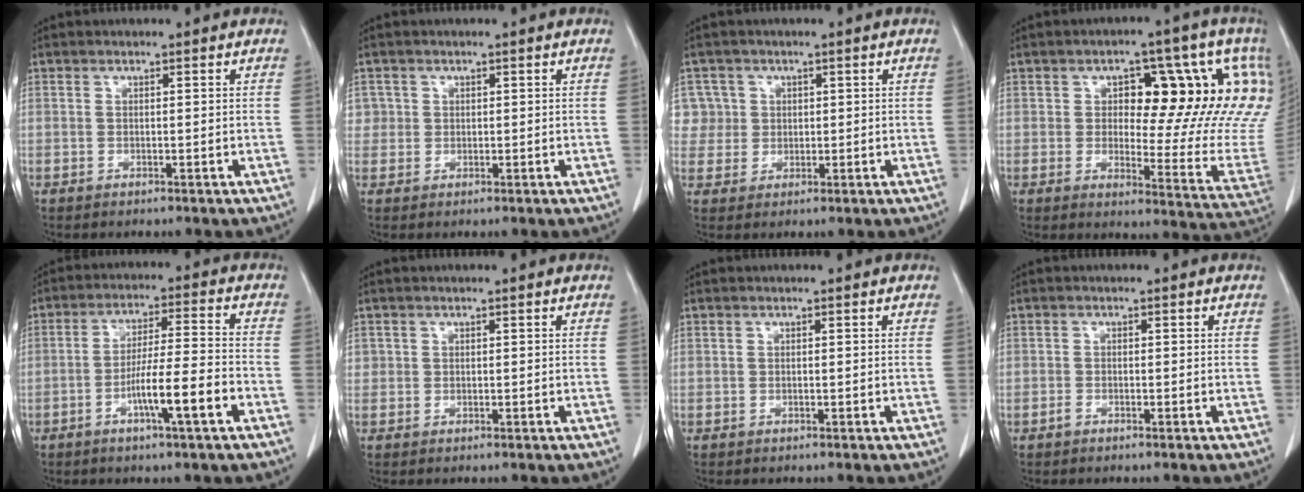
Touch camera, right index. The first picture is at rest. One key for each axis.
{"total": 1.9, "fx": 0.5, "fy": 1.9, "fz": -0.1, "tx": 0.018, "ty": 0.002, "tz": 0.004}
{"total": 4.6, "fx": 1.3, "fy": 4.3, "fz": -0.4, "tx": 0.024, "ty": 0.011, "tz": 0.028}
{"total": 21.3, "fx": 7.2, "fy": 7.1, "fz": 18.7, "tx": -0.199, "ty": 0.028, "tz": 0.104}
{"total": 8.9, "fx": -3.8, "fy": -0.1, "fz": 8.0, "tx": -0.145, "ty": 0.000, "tz": -0.066}
{"total": 0.9, "fx": 0.2, "fy": 0.8, "fz": 0.0, "tx": 0.009, "ty": 0.002, "tz": 0.001}
{"total": 0.0}
{"total": 0.8, "fx": -0.5, "fy": 0.6, "fz": 0.1, "tx": -0.003, "ty": 0.003, "tz": -0.012}